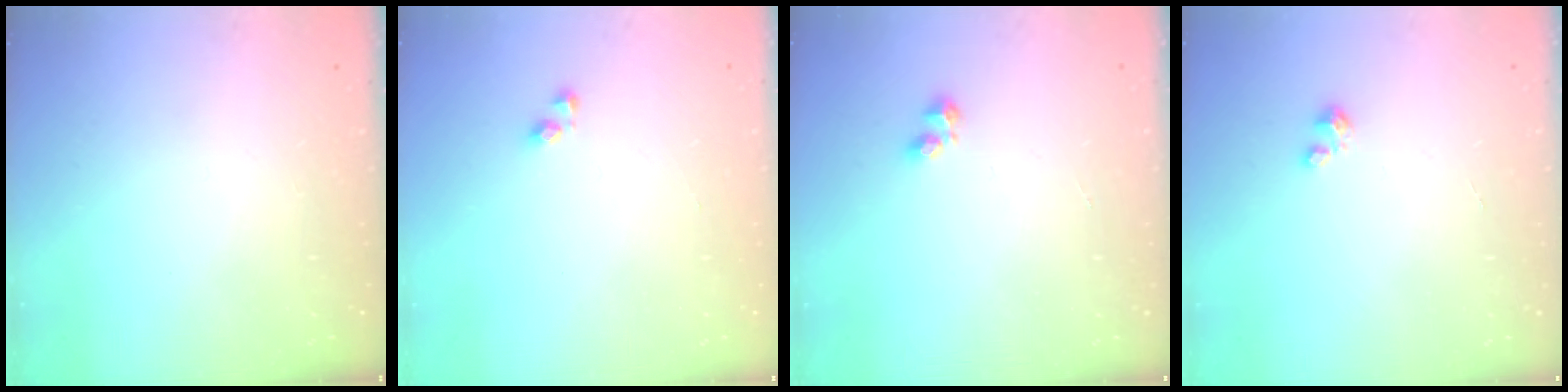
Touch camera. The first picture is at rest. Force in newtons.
{"total": 3.4, "press": 3.4, "slide": 0.2}
{"total": 2.2, "press": 2.1, "slide": 0.7}
{"total": 1.6, "press": 1.6, "slide": 0.2}